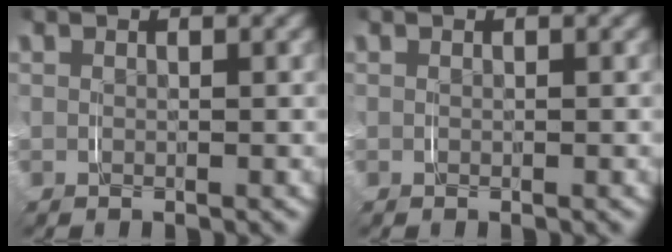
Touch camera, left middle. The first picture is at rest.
{"total": 0.0}